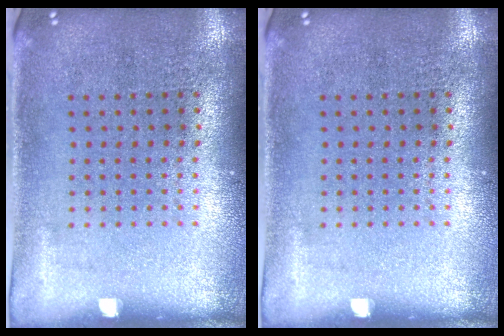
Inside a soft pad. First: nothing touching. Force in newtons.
{"total": 0.0}